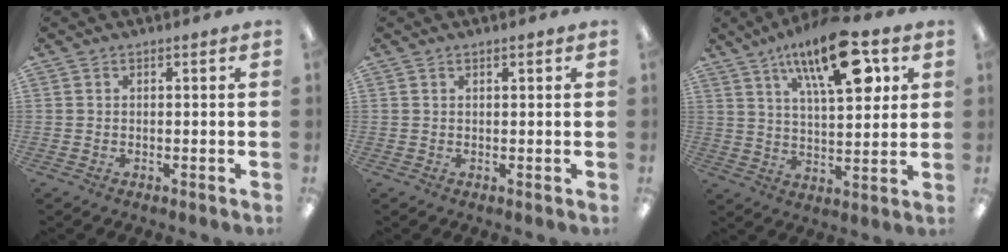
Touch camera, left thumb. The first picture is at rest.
{"total": 0.9, "force": [0.6, 0.2, 0.7], "torque": [-0.014, 0.001, 0.010]}
{"total": 19.5, "force": [9.9, 7.6, 15.0], "torque": [-0.222, -0.039, 0.153]}